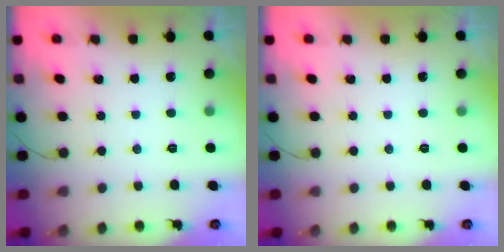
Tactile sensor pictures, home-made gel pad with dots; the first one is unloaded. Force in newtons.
{"total": 0.0}